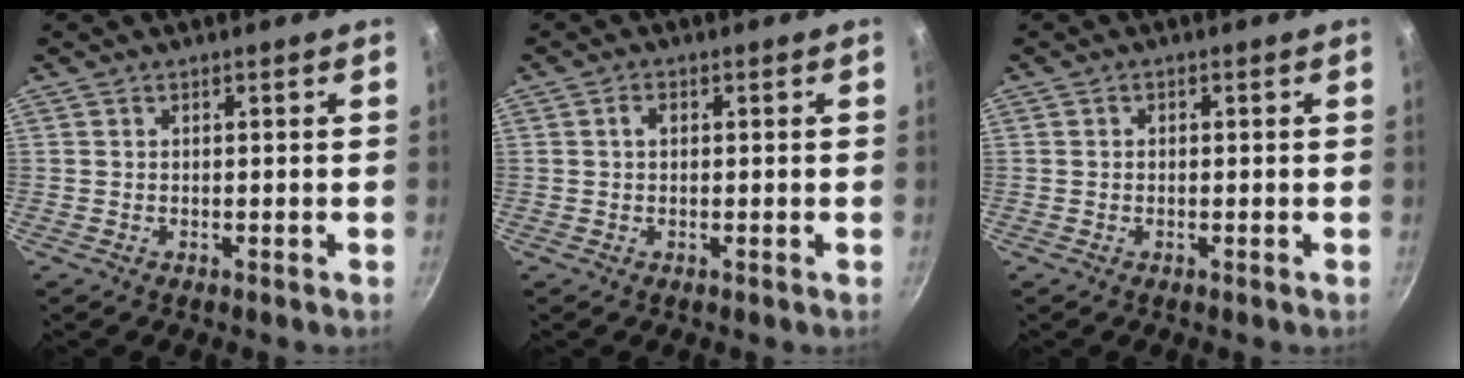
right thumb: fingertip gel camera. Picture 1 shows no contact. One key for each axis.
{"total": 1.6, "fx": 0.2, "fy": 1.1, "fz": 1.2, "tx": -0.018, "ty": 0.005, "tz": 0.003}
{"total": 0.7, "fx": -0.1, "fy": 0.6, "fz": 0.4, "tx": -0.006, "ty": 0.005, "tz": 0.000}